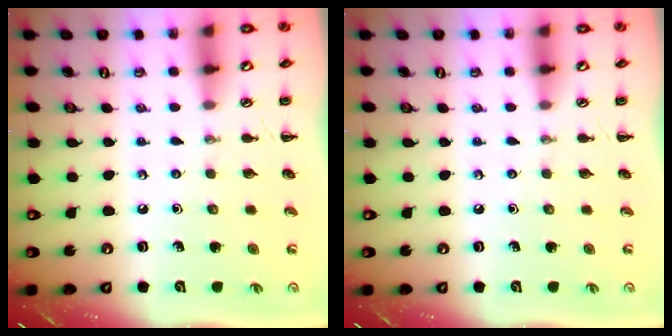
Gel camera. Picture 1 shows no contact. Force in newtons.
{"total": 0.0}